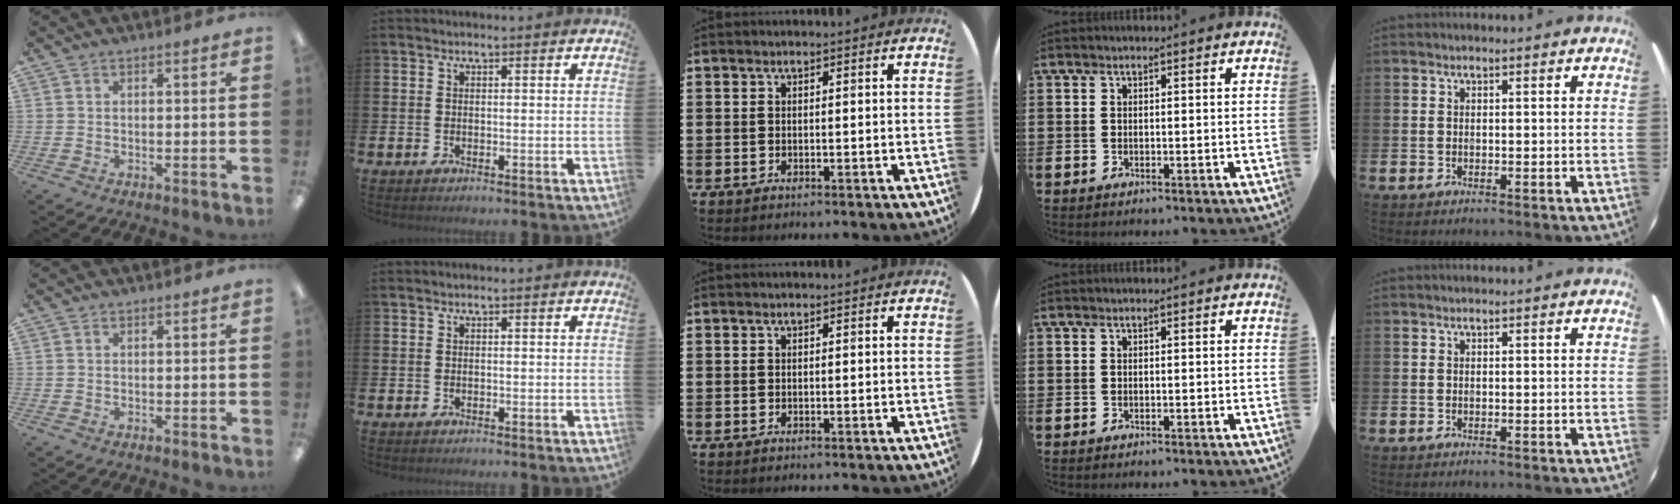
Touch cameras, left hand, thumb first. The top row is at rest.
{}